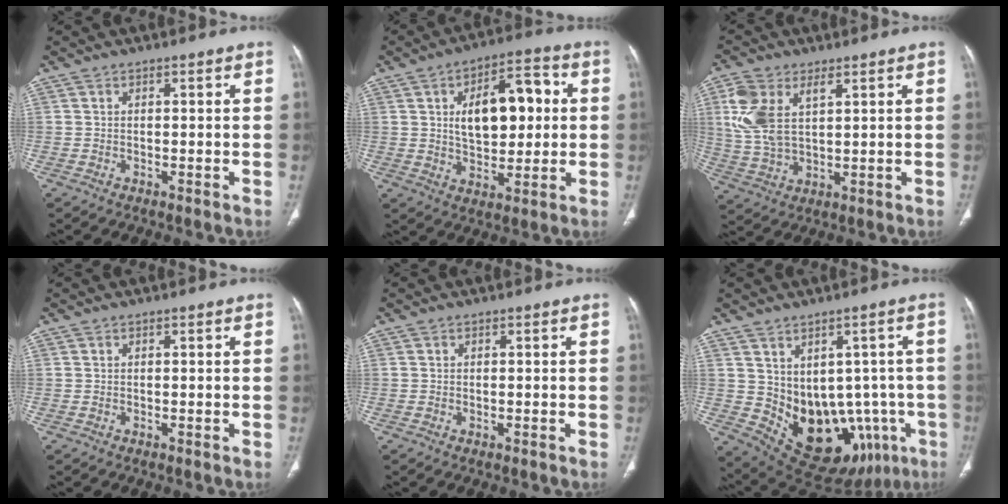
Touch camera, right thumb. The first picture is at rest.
{"total": 14.9, "force": [2.4, 8.1, 12.3], "torque": [-0.154, 0.014, 0.039]}
{"total": 10.4, "force": [3.8, 5.6, 7.9], "torque": [-0.176, -0.002, 0.080]}
{"total": 0.0}
{"total": 0.0}
{"total": 17.6, "force": [-4.3, 12.3, 11.9], "torque": [-0.140, 0.011, -0.026]}